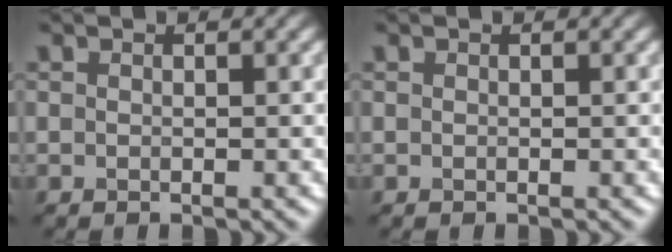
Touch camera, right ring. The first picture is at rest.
{"total": 0.0}